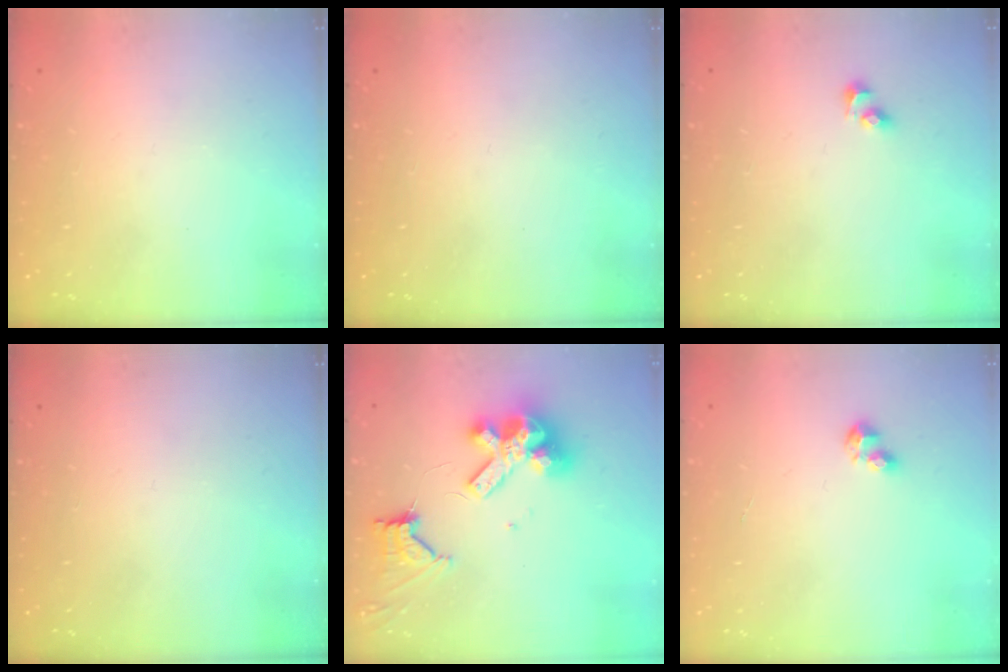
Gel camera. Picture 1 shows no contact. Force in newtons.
{"total": 0.0}
{"total": 2.7, "press": 2.5, "slide": 1.2}
{"total": 0.0}
{"total": 14.3, "press": 14.2, "slide": 1.7}
{"total": 3.6, "press": 3.6, "slide": 0.5}